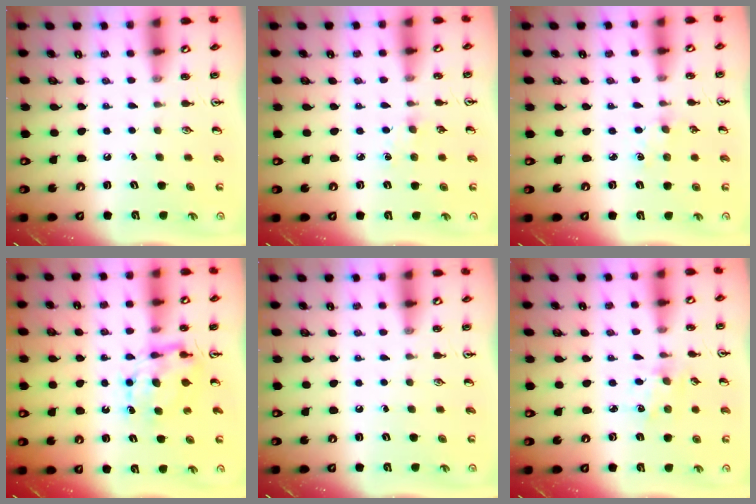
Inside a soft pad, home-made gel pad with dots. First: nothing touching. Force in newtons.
{"total": 2.8, "press": 2.8, "slide": 0.4}
{"total": 2.3, "press": 2.3, "slide": 0.3}
{"total": 7.2, "press": 7.2, "slide": 0.1}
{"total": 0.0}
{"total": 1.7, "press": 1.7, "slide": 0.3}